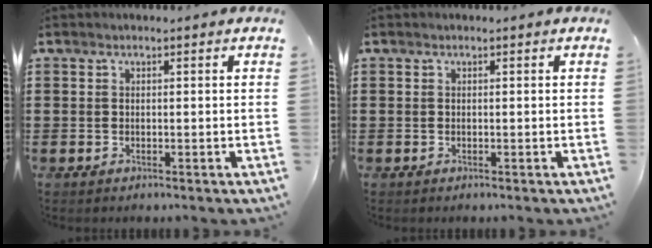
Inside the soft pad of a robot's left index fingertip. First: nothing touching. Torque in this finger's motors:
{"motor_torque": [0.00, 0.01, 0.00, 0.01]}